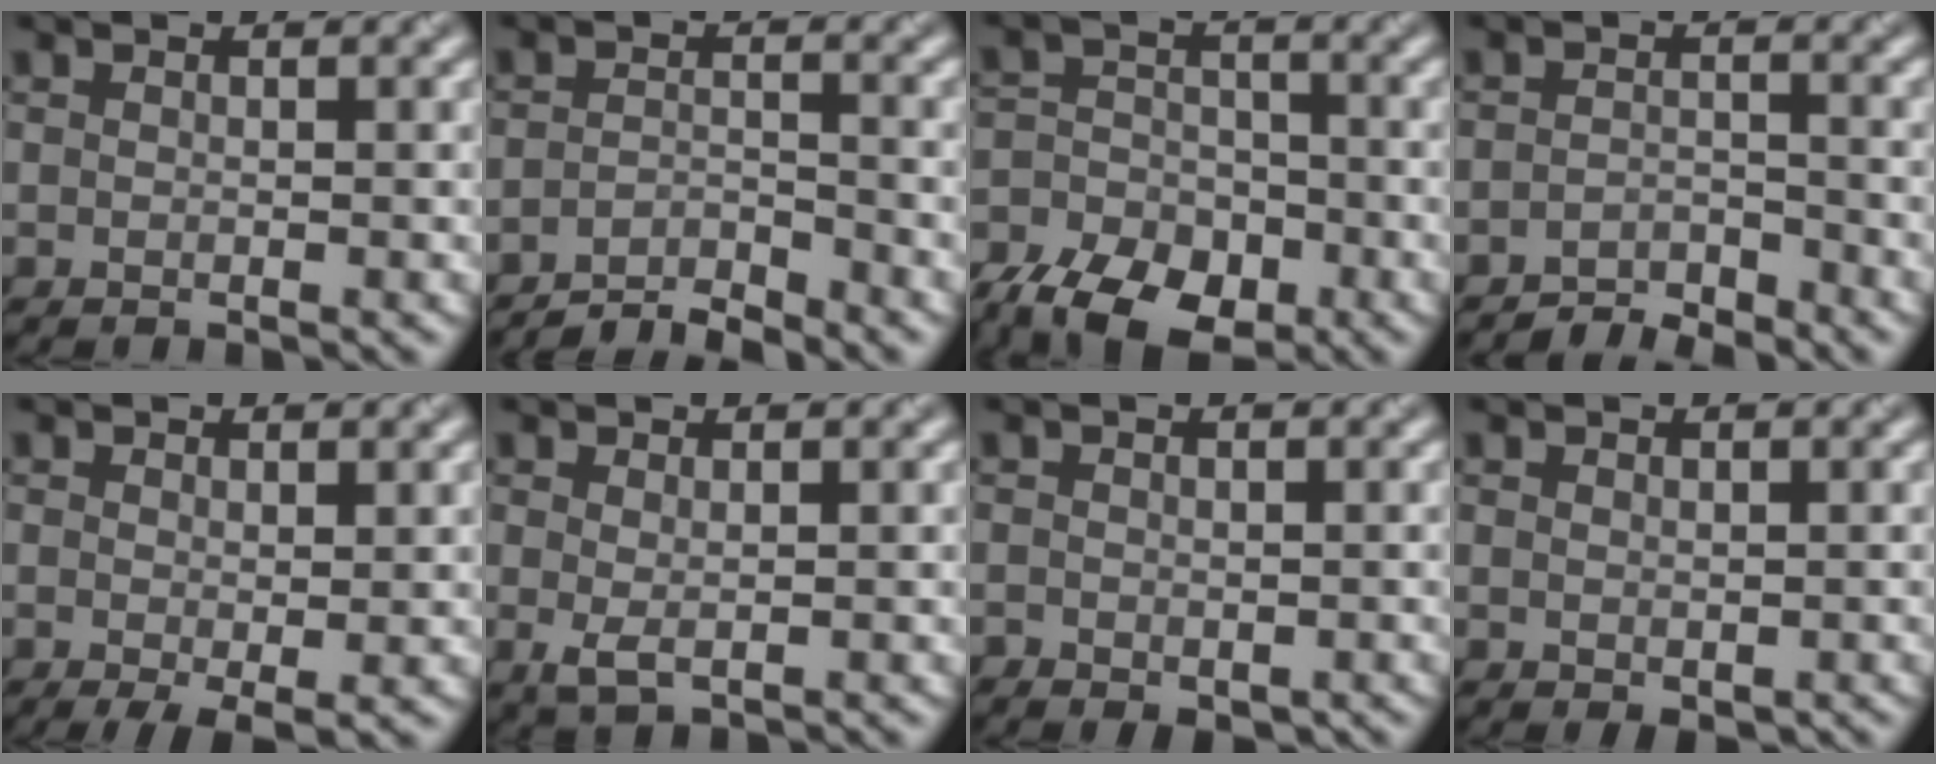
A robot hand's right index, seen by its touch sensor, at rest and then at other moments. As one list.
[{"total": 3.3, "force": [-3.1, 0.4, 1.0], "torque": [-0.011, 0.003, -0.064]}, {"total": 10.5, "force": [-7.9, 5.5, 4.0], "torque": [-0.070, -0.019, -0.123]}, {"total": 2.5, "force": [-2.5, 0.4, 0.4], "torque": [-0.003, 0.004, -0.050]}, {"total": 2.0, "force": [-0.3, 0.6, 1.9], "torque": [-0.031, -0.010, -0.003]}, {"total": 1.6, "force": [0.0, 0.6, 1.5], "torque": [-0.031, -0.005, 0.003]}, {"total": 1.3, "force": [-0.6, 0.9, 0.8], "torque": [-0.012, -0.009, -0.007]}, {"total": 0.7, "force": [0.0, 0.5, 0.5], "torque": [-0.005, -0.004, 0.004]}]